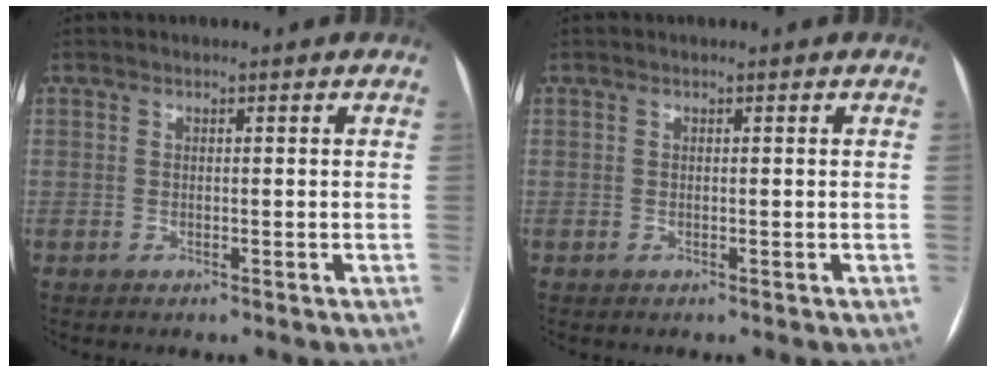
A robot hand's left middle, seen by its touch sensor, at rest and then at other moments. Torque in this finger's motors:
{"motor_torque": [0.00, 0.00, 0.02, 0.00]}